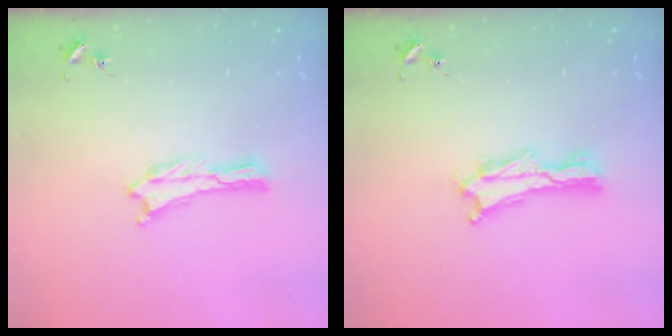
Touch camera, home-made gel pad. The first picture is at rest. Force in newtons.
{"total": 2.1, "press": 2.1, "slide": 0.3}